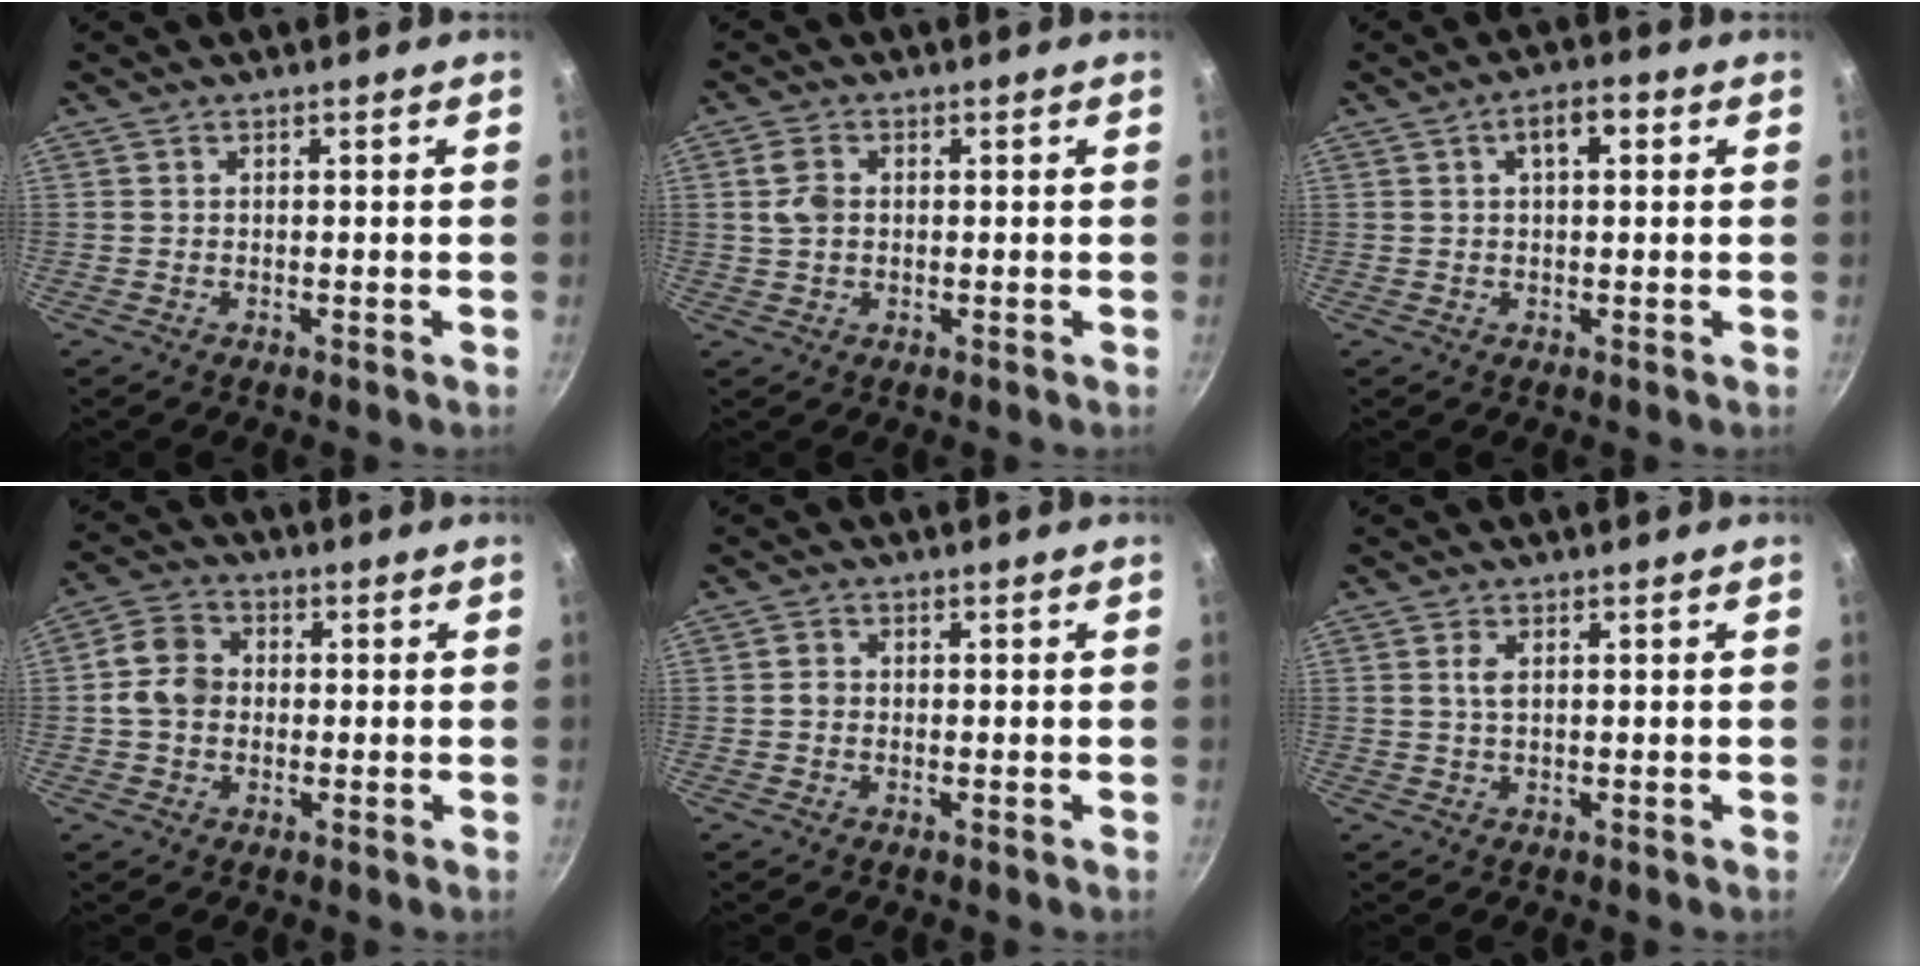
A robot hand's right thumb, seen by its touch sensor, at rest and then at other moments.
{"total": 3.9, "force": [0.6, 2.9, 2.6], "torque": [-0.048, 0.002, 0.007]}
{"total": 4.6, "force": [1.4, 2.3, 3.8], "torque": [-0.046, 0.014, 0.019]}
{"total": 7.1, "force": [-0.2, 5.8, 4.0], "torque": [-0.053, 0.017, -0.019]}
{"total": 1.5, "force": [-0.2, 1.3, 0.7], "torque": [-0.009, 0.009, -0.004]}
{"total": 1.8, "force": [0.5, 0.8, 1.5], "torque": [-0.031, -0.002, 0.011]}